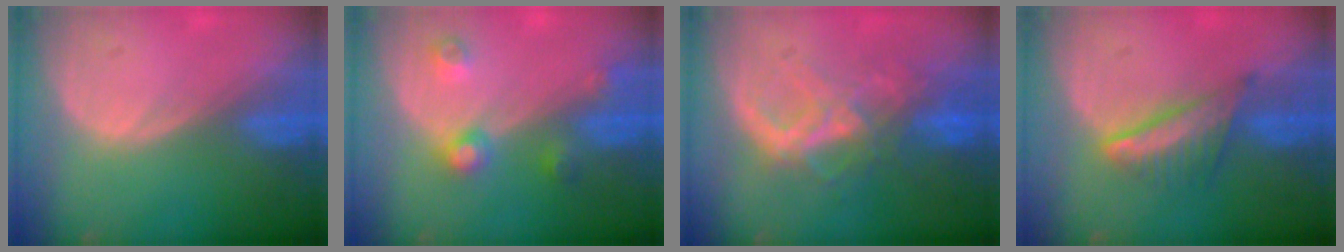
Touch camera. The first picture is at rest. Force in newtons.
{"total": 4.5, "press": 4.0, "slide": 2.1}
{"total": 8.8, "press": 7.6, "slide": 4.4}
{"total": 6.3, "press": 5.8, "slide": 2.6}